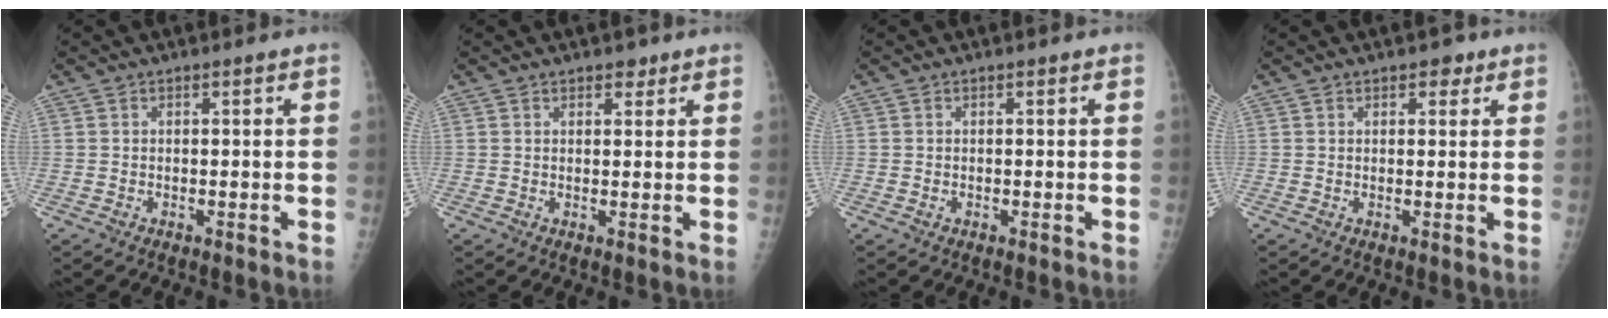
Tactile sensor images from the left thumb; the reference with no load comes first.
{"total": 2.0, "force": [1.4, 1.1, 0.9], "torque": [0.002, -0.007, 0.016]}
{"total": 0.5, "force": [-0.1, 0.4, 0.3], "torque": [-0.003, 0.000, -0.001]}
{"total": 2.3, "force": [1.4, 1.4, 1.2], "torque": [-0.001, -0.004, 0.015]}